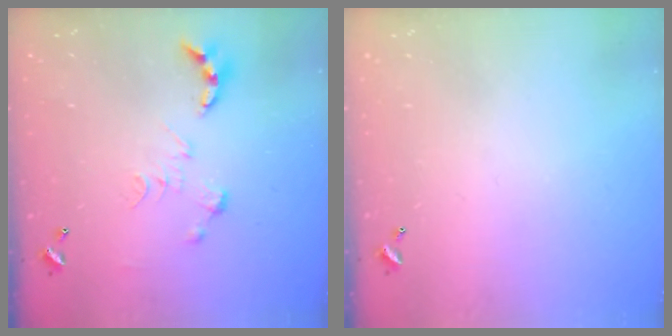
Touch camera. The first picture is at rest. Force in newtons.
{"total": 0.0}